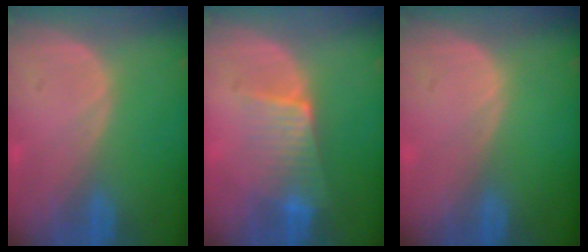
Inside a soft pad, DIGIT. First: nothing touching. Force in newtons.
{"total": 6.5, "press": 5.9, "slide": 2.9}
{"total": 0.0}